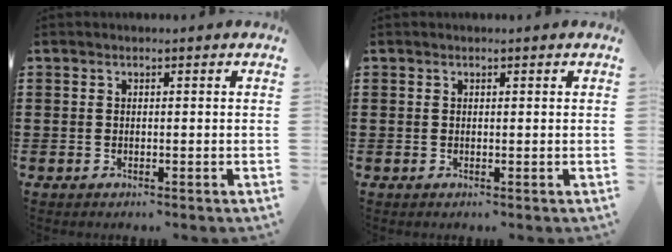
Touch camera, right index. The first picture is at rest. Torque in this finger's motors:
{"motor_torque": [-0.17, 0.10, 0.00, -0.01]}